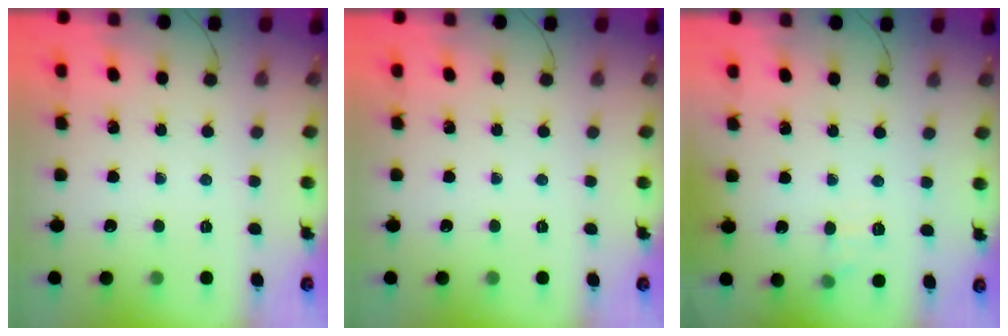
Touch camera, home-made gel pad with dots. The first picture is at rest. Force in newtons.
{"total": 0.0}
{"total": 6.9, "press": 6.7, "slide": 1.7}